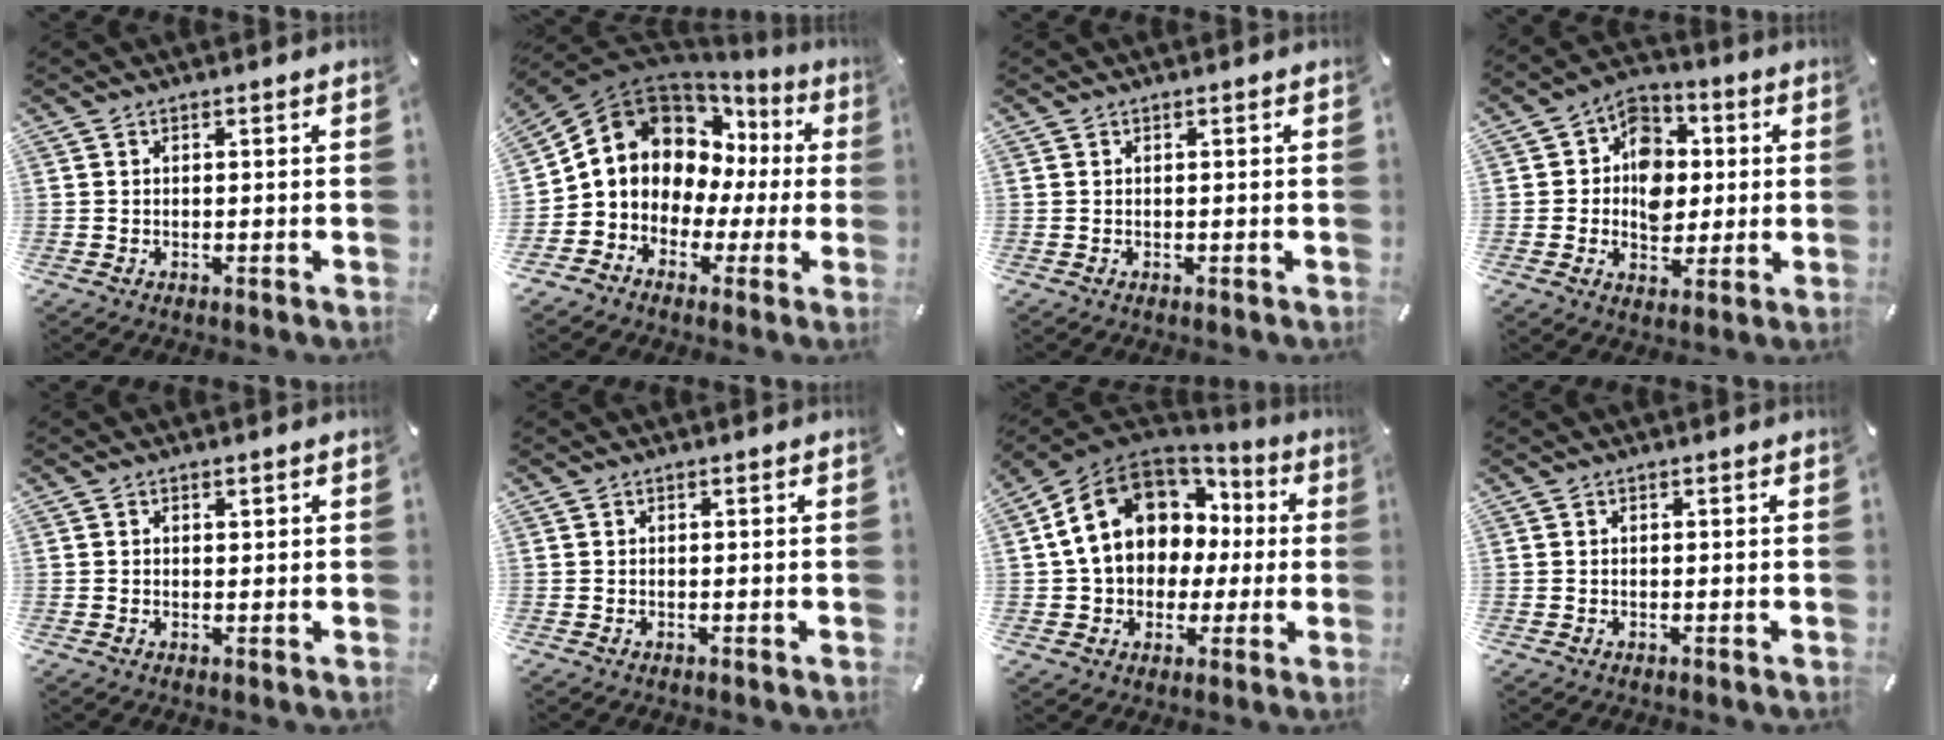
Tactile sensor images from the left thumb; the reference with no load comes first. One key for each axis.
{"total": 10.8, "fx": 2.5, "fy": 9.8, "fz": 3.6, "tx": -0.084, "ty": -0.029, "tz": 0.051}
{"total": 0.0}
{"total": 10.8, "fx": -0.3, "fy": 9.2, "fz": 5.7, "tx": -0.077, "ty": 0.013, "tz": -0.003}
{"total": 1.0, "fx": 0.3, "fy": 0.9, "fz": 0.3, "tx": 0.001, "ty": 0.001, "tz": 0.002}
{"total": 0.0}
{"total": 15.4, "fx": 4.3, "fy": 12.4, "fz": 8.0, "tx": -0.158, "ty": -0.015, "tz": 0.086}
{"total": 0.0}